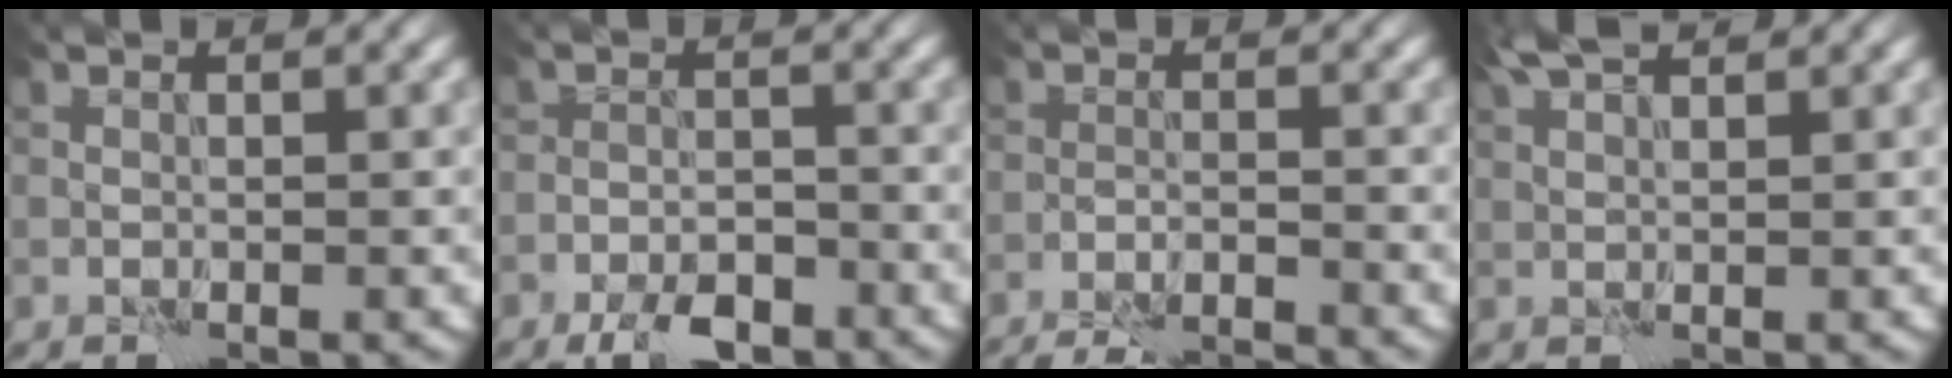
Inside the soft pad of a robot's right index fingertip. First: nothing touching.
{"total": 4.3, "force": [-3.4, 1.6, 2.1], "torque": [-0.024, -0.005, -0.056]}
{"total": 8.1, "force": [-7.8, 1.1, 2.0], "torque": [-0.024, -0.006, -0.114]}
{"total": 3.1, "force": [2.6, 0.5, 1.7], "torque": [-0.043, 0.009, 0.048]}